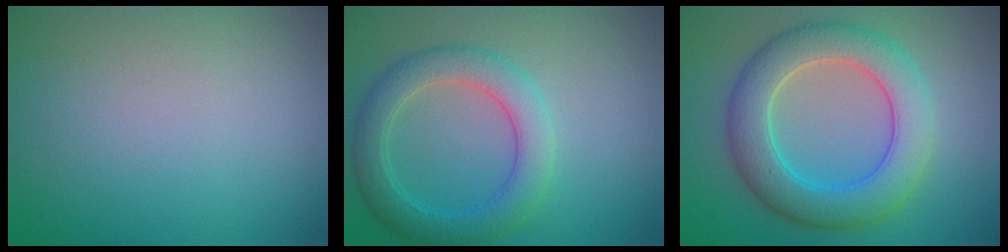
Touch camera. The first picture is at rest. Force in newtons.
{"total": 4.4, "press": 4.4, "slide": 0.2}
{"total": 6.8, "press": 6.8, "slide": 0.3}